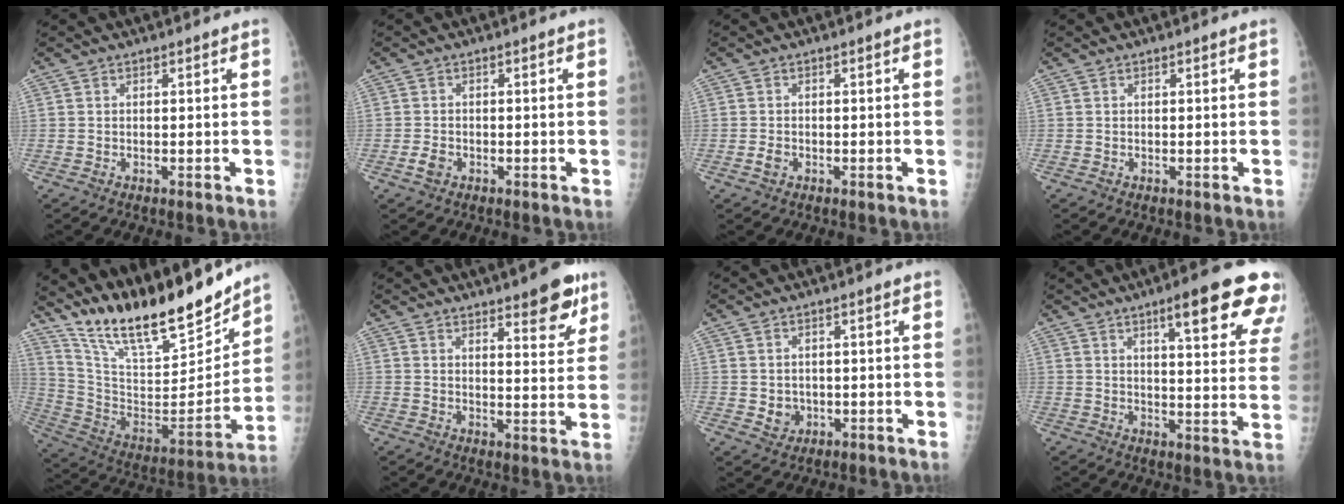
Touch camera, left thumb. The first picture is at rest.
{"total": 2.0, "force": [-1.0, 1.4, 1.1], "torque": [-0.023, 0.006, -0.017]}
{"total": 1.4, "force": [-0.6, 0.9, 0.8], "torque": [-0.018, 0.004, -0.012]}
{"total": 0.0}
{"total": 24.9, "force": [20.4, 6.6, 12.7], "torque": [-0.174, -0.102, 0.351]}
{"total": 9.1, "force": [5.8, 2.5, 6.6], "torque": [-0.065, -0.034, 0.077]}
{"total": 3.2, "force": [-0.3, 2.8, 1.4], "torque": [-0.008, 0.000, 0.004]}
{"total": 17.5, "force": [10.3, 3.6, 13.6], "torque": [-0.149, -0.038, 0.127]}